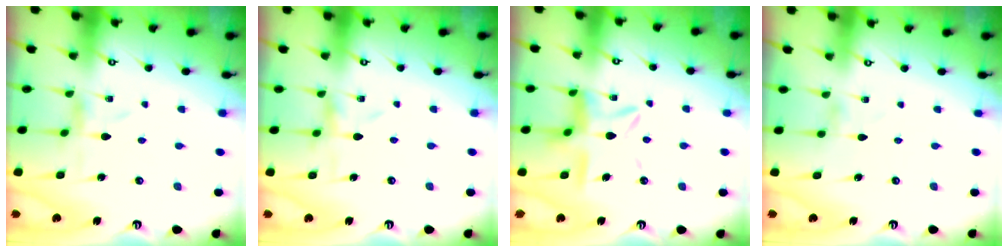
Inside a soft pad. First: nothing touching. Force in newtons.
{"total": 2.3, "press": 2.3, "slide": 0.4}
{"total": 13.2, "press": 13.1, "slide": 1.3}
{"total": 1.2, "press": 1.2, "slide": 0.1}